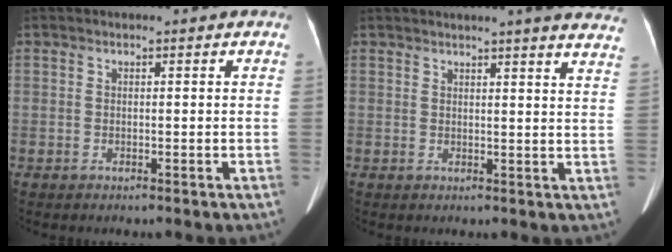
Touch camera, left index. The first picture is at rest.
{"total": 14.6, "force": [13.2, 0.5, 6.2], "torque": [-0.066, -0.029, 0.134]}